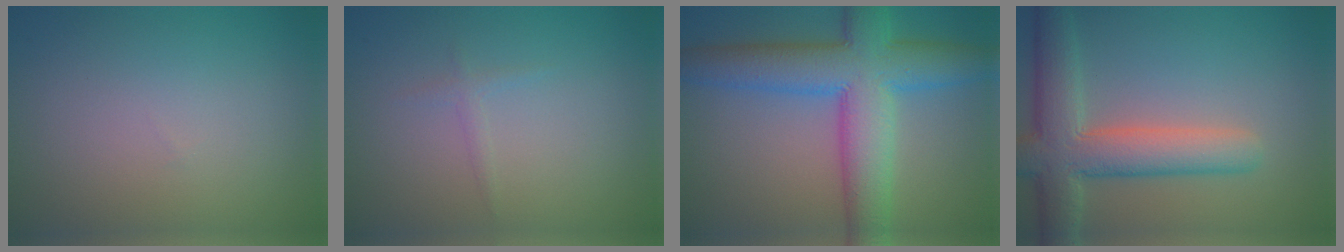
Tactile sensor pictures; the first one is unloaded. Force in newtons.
{"total": 0.8, "press": 0.8, "slide": 0.0}
{"total": 10.2, "press": 10.2, "slide": 0.1}
{"total": 7.1, "press": 7.1, "slide": 0.6}